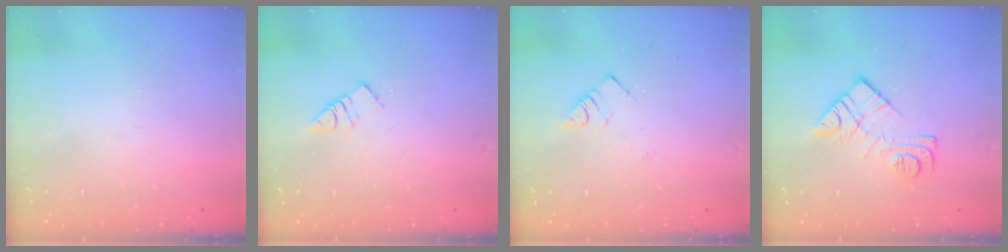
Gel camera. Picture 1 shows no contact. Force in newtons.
{"total": 7.0, "press": 7.0, "slide": 0.3}
{"total": 2.3, "press": 2.3, "slide": 0.4}
{"total": 12.1, "press": 12.0, "slide": 0.8}